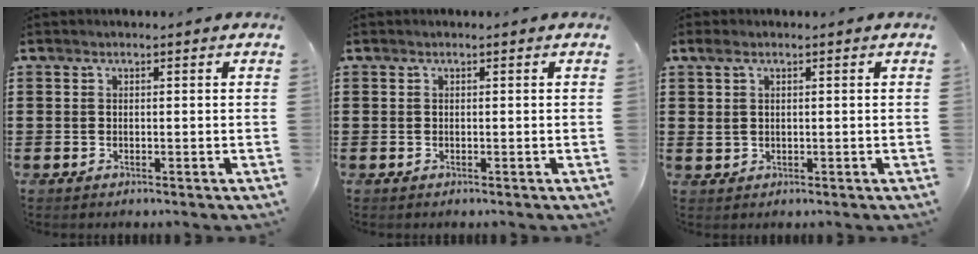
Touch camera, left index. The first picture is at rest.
{"total": 0.0}
{"total": 1.8, "force": [0.4, 1.2, 1.3], "torque": [-0.030, 0.007, 0.006]}